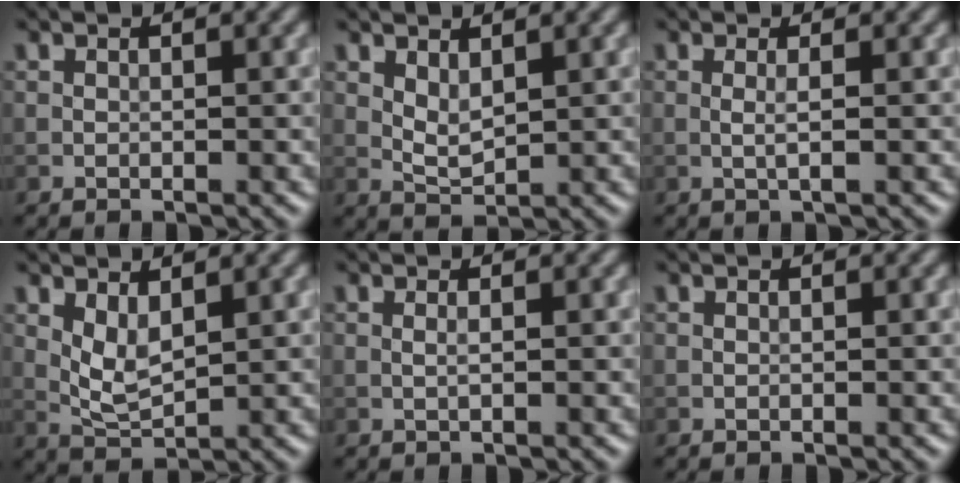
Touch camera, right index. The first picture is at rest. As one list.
[{"total": 2.0, "force": [1.0, 0.9, 1.5], "torque": [-0.034, -0.004, 0.024]}, {"total": 1.1, "force": [0.0, 0.2, 1.1], "torque": [-0.020, 0.001, -0.003]}, {"total": 2.8, "force": [1.0, 1.3, 2.2], "torque": [-0.052, -0.006, 0.027]}, {"total": 0.6, "force": [0.0, 0.1, 0.6], "torque": [-0.011, 0.000, 0.000]}, {"total": 0.0}]